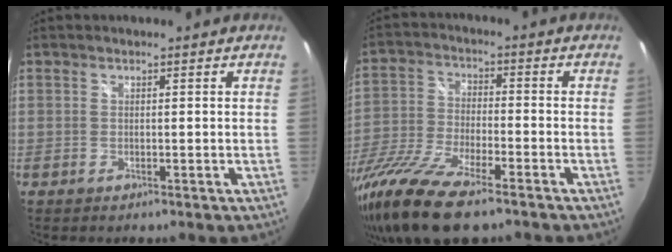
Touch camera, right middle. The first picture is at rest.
{"total": 18.5, "force": [-13.3, 4.7, 12.0], "torque": [-0.260, -0.054, -0.254]}